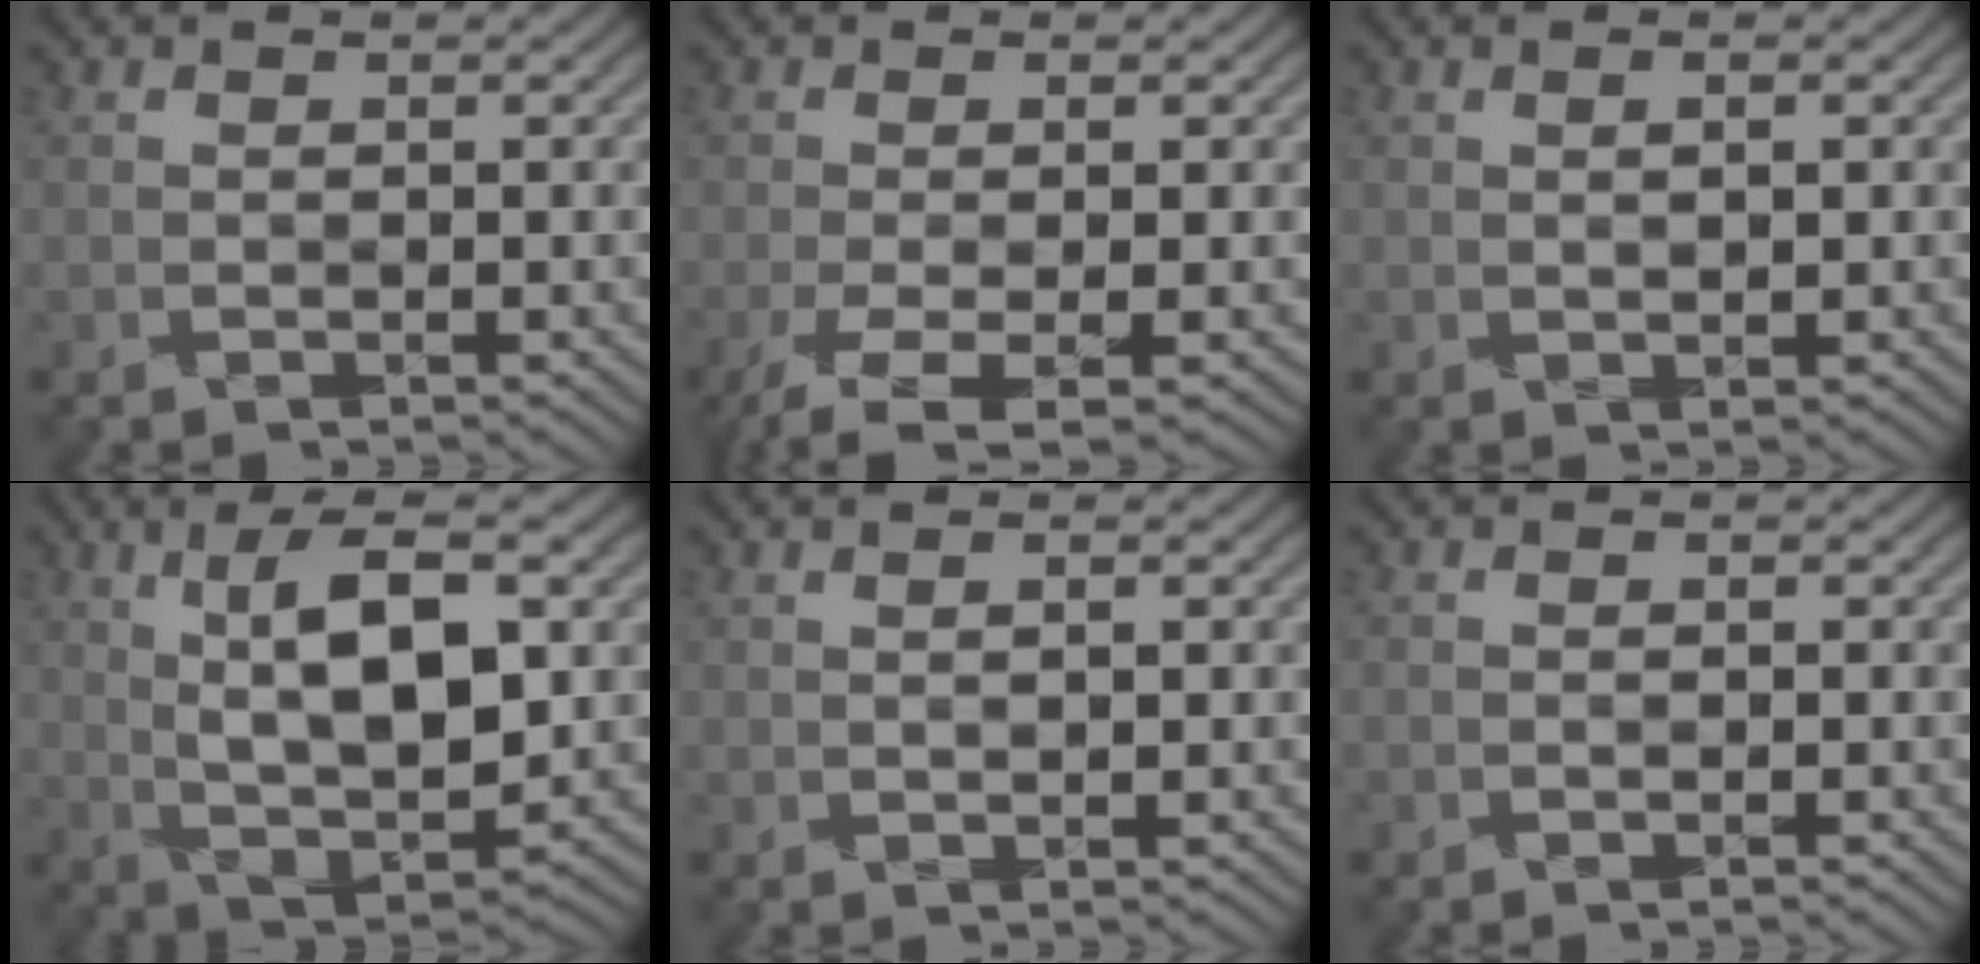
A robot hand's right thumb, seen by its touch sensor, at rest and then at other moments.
{"total": 4.7, "force": [-2.5, 1.1, 3.8], "torque": [-0.084, -0.008, -0.049]}
{"total": 1.3, "force": [0.1, 0.3, 1.3], "torque": [-0.025, 0.000, 0.002]}
{"total": 11.6, "force": [2.2, 4.9, 10.2], "torque": [-0.184, 0.002, 0.036]}
{"total": 1.0, "force": [-0.1, 0.2, 1.0], "torque": [-0.021, 0.003, -0.002]}
{"total": 1.1, "force": [-0.7, 0.5, 0.6], "torque": [-0.006, 0.001, -0.013]}